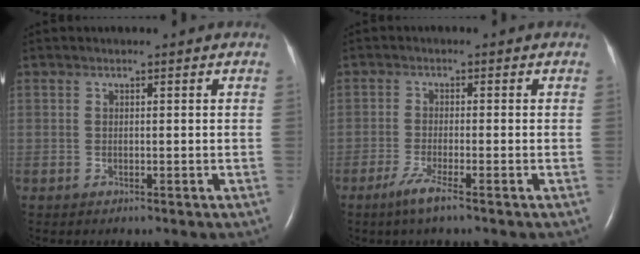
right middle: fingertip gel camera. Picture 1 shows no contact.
{"total": 3.4, "force": [-2.3, -0.2, 2.6], "torque": [-0.060, -0.011, -0.048]}